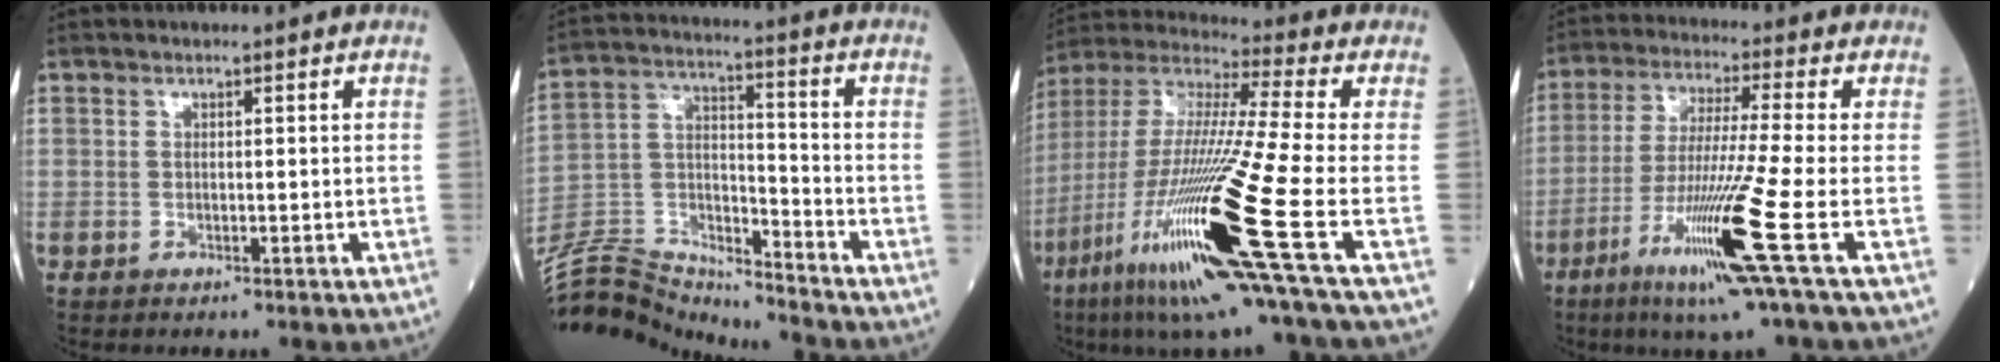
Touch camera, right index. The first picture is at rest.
{"total": 14.1, "force": [-14.1, 0.6, 0.3], "torque": [-0.015, 0.046, -0.259]}
{"total": 24.6, "force": [-9.5, -0.1, 22.7], "torque": [-0.456, -0.050, -0.181]}
{"total": 13.8, "force": [-5.6, -2.3, 12.4], "torque": [-0.242, -0.038, -0.109]}